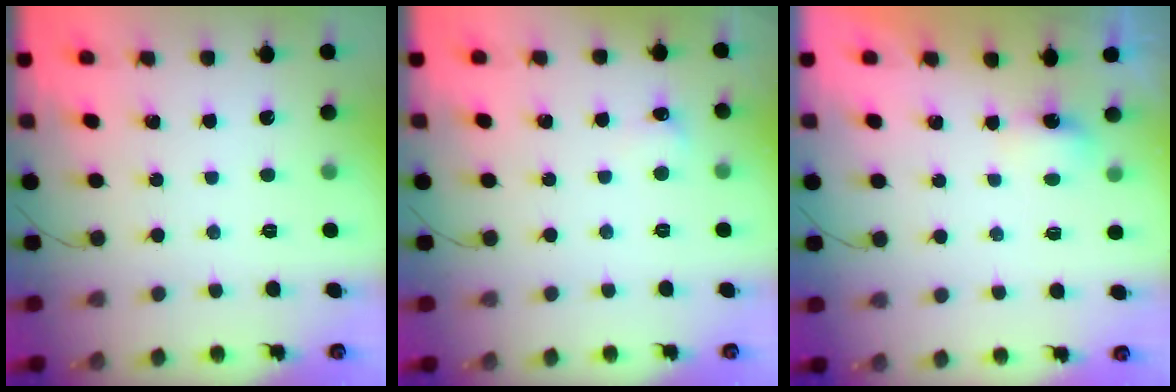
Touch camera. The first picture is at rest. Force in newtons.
{"total": 4.4, "press": 4.2, "slide": 1.2}
{"total": 3.3, "press": 3.1, "slide": 1.1}